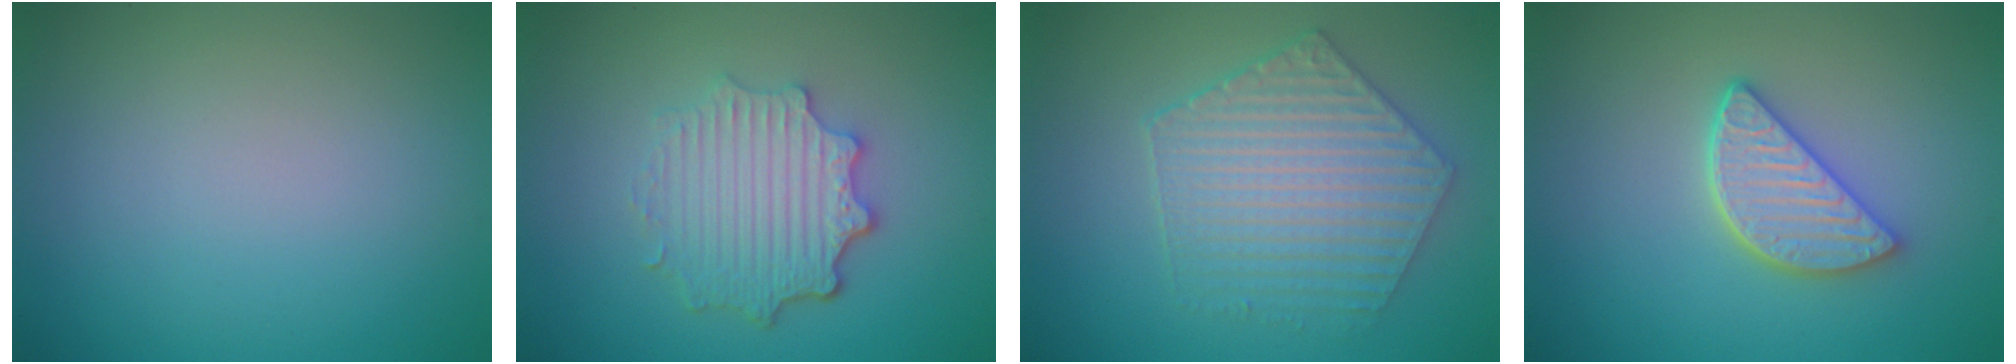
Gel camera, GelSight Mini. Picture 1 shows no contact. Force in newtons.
{"total": 4.7, "press": 3.7, "slide": 2.9}
{"total": 5.4, "press": 4.5, "slide": 2.9}
{"total": 4.2, "press": 3.4, "slide": 2.4}